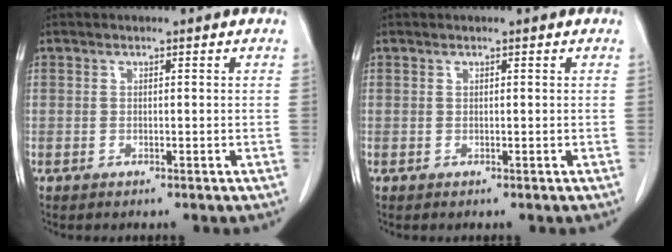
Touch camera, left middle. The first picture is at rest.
{"total": 0.0}